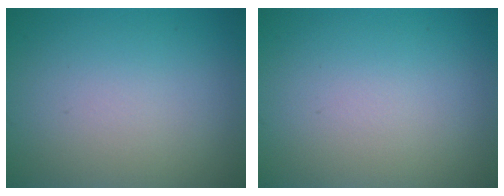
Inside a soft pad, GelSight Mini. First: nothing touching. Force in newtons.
{"total": 0.0}